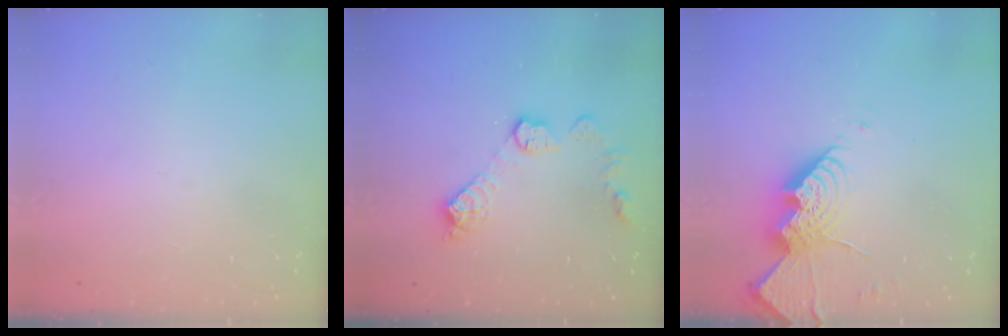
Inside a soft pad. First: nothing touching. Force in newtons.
{"total": 10.6, "press": 10.5, "slide": 0.6}
{"total": 15.0, "press": 14.9, "slide": 1.4}